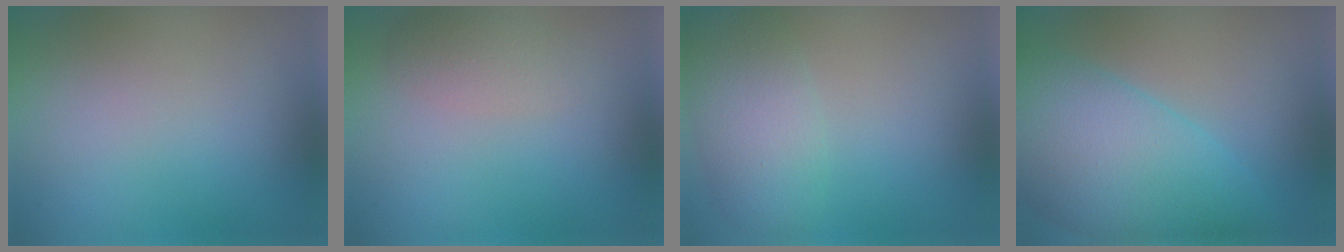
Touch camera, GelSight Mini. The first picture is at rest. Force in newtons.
{"total": 1.7, "press": 1.7, "slide": 0.1}
{"total": 4.3, "press": 4.3, "slide": 0.3}
{"total": 9.7, "press": 9.7, "slide": 0.3}